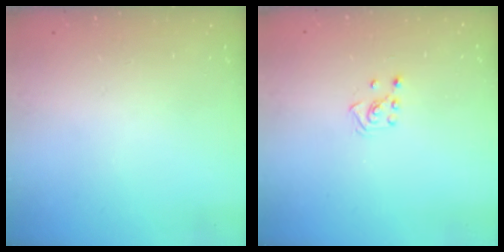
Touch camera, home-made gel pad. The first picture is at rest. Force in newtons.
{"total": 2.6, "press": 2.5, "slide": 0.6}